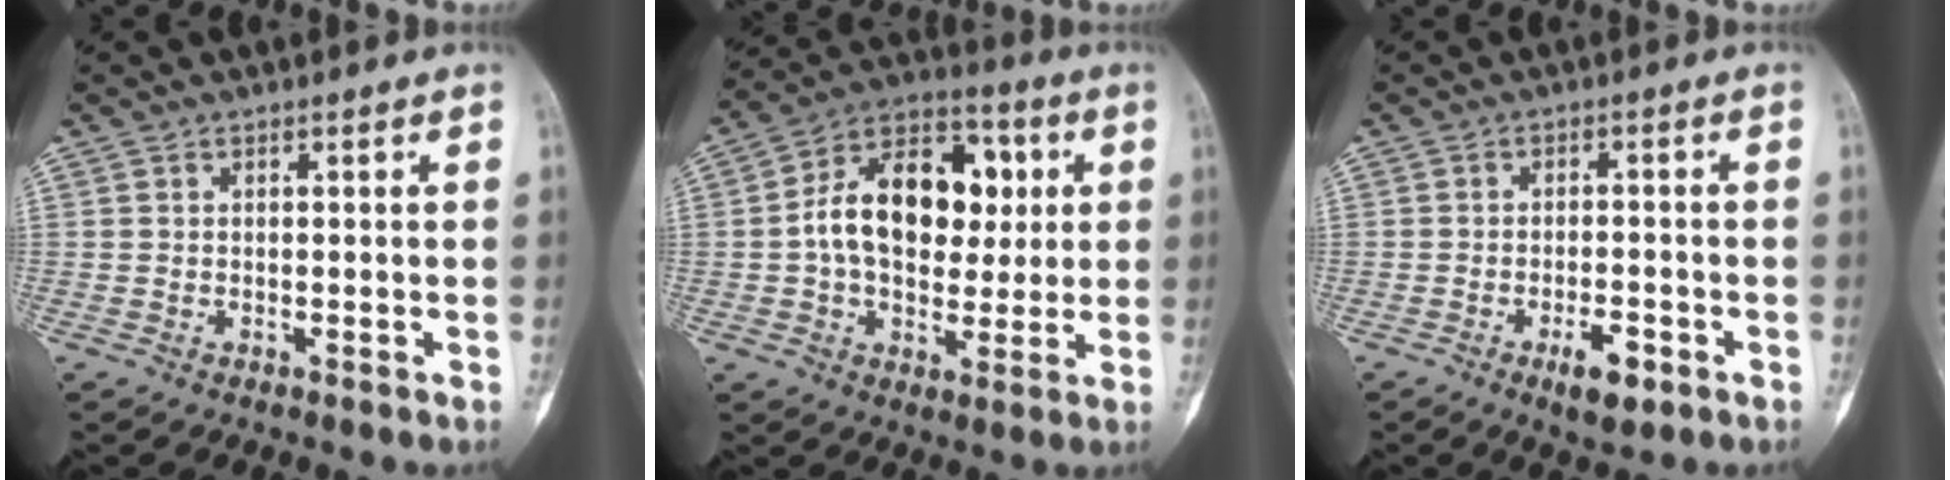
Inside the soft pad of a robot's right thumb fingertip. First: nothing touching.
{"total": 18.0, "force": [1.8, 12.0, 13.3], "torque": [-0.176, 0.026, 0.022]}
{"total": 5.2, "force": [-2.7, 2.1, 4.0], "torque": [-0.059, 0.011, -0.039]}